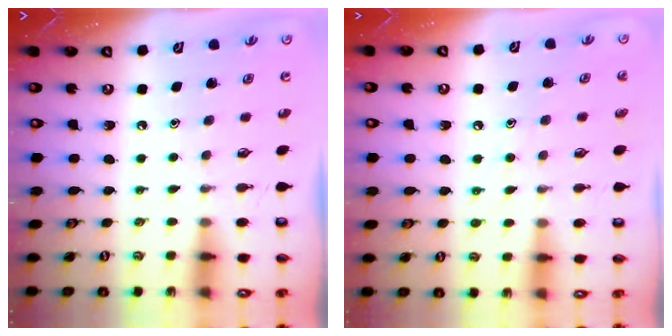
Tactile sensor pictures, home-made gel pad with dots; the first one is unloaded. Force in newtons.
{"total": 5.7, "press": 5.7, "slide": 0.6}